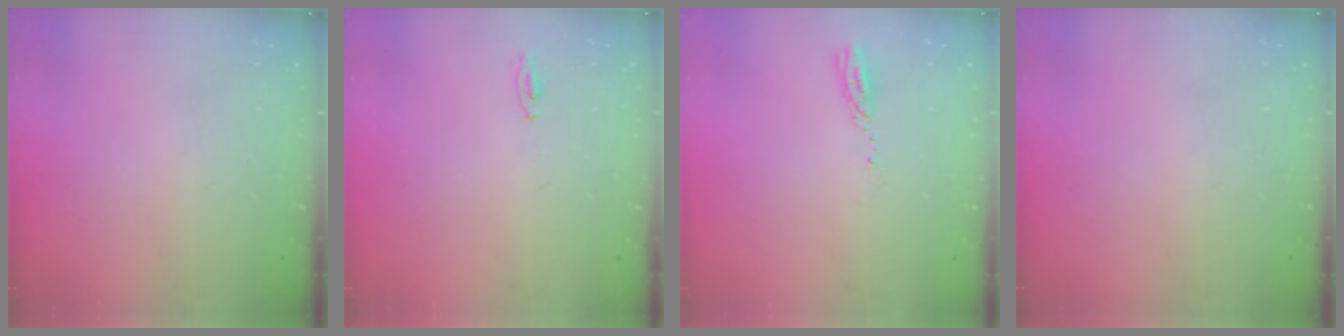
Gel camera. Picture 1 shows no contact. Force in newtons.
{"total": 15.9, "press": 4.3, "slide": 15.3}
{"total": 3.6, "press": 3.6, "slide": 0.2}
{"total": 0.0}